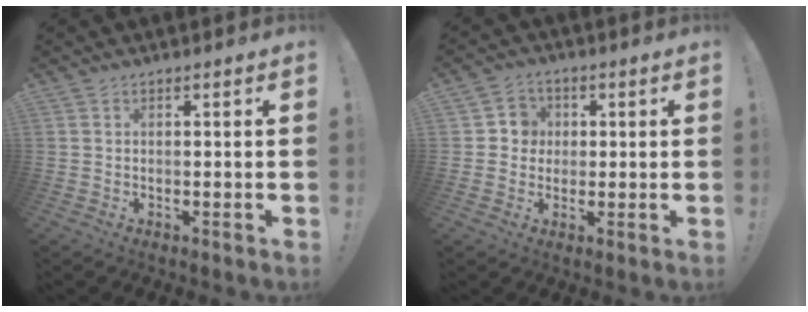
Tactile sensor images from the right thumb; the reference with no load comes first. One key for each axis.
{"total": 5.4, "fx": 0.4, "fy": 5.2, "fz": 1.3, "tx": -0.019, "ty": 0.000, "tz": 0.007}